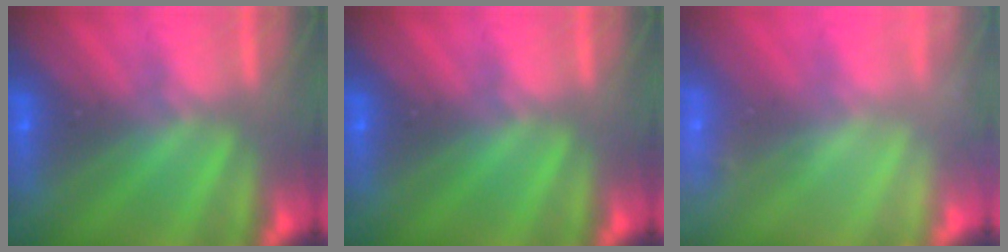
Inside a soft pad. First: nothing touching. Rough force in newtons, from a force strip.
{"total": 0.0}
{"total": 2.3}